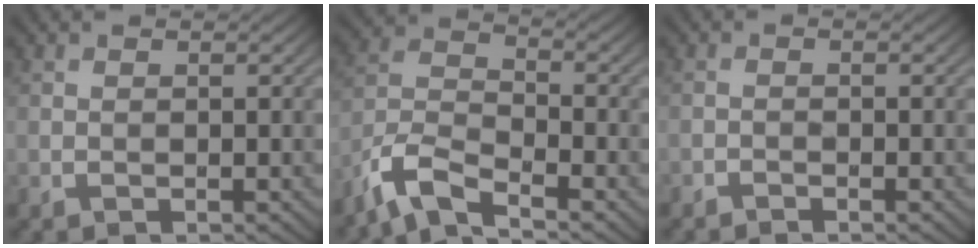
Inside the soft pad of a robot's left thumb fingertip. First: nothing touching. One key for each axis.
{"total": 7.4, "fx": -5.8, "fy": 2.0, "fz": 4.2, "tx": -0.091, "ty": -0.003, "tz": -0.134}
{"total": 0.7, "fx": -0.7, "fy": 0.0, "fz": 0.0, "tx": 0.001, "ty": 0.001, "tz": -0.016}